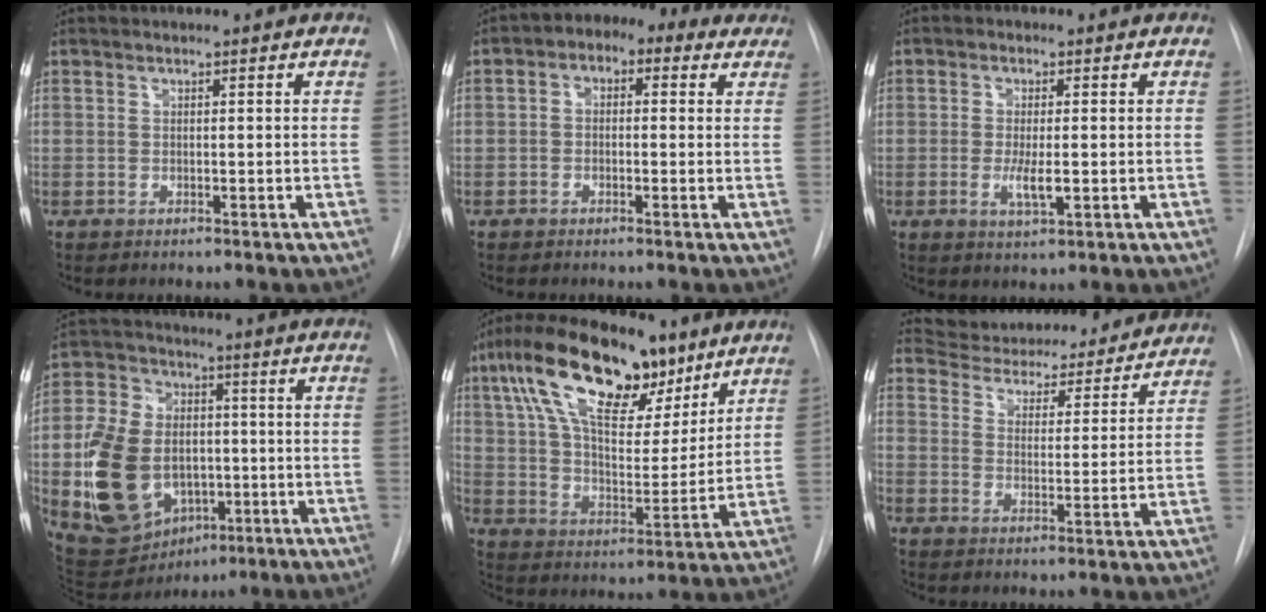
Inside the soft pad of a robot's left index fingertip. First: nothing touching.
{"total": 7.4, "force": [3.2, 4.7, 4.7], "torque": [-0.059, 0.049, 0.038]}
{"total": 4.1, "force": [-0.8, 1.1, 3.8], "torque": [-0.077, -0.008, -0.011]}
{"total": 17.5, "force": [-3.0, 12.9, 11.5], "torque": [-0.244, 0.025, -0.032]}
{"total": 20.6, "force": [11.7, 8.0, 15.0], "torque": [-0.276, 0.033, 0.202]}
{"total": 20.5, "force": [19.0, 5.3, 5.5], "torque": [-0.082, 0.002, 0.251]}